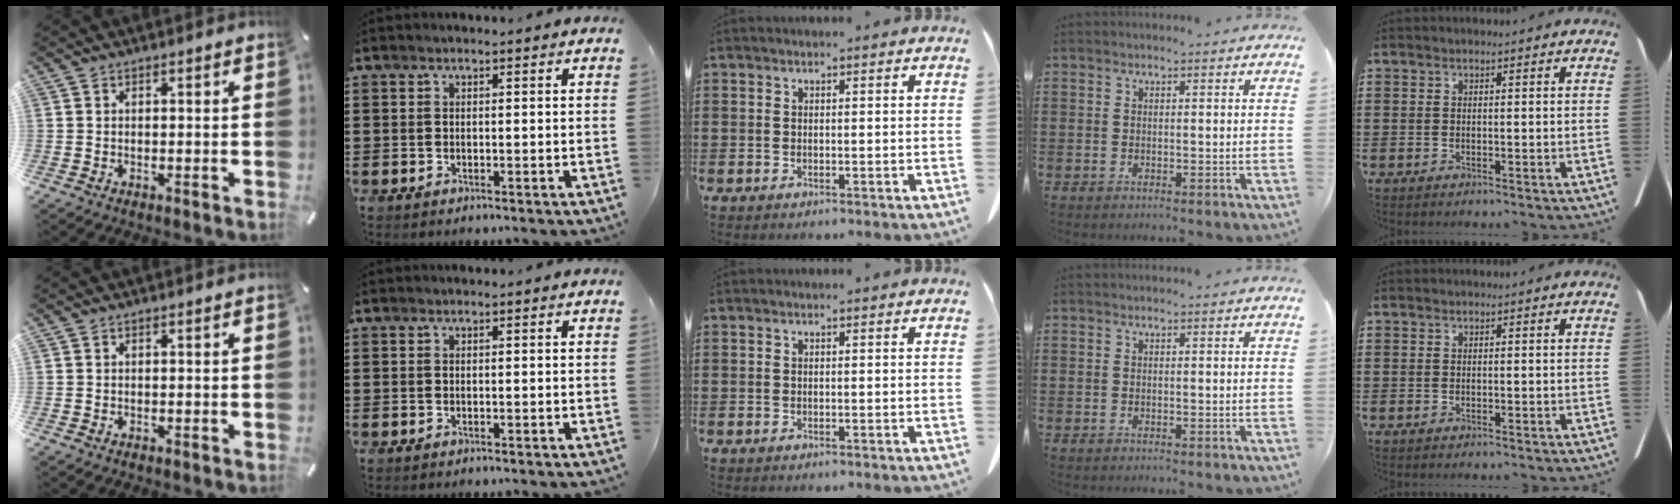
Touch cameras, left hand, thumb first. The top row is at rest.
{}